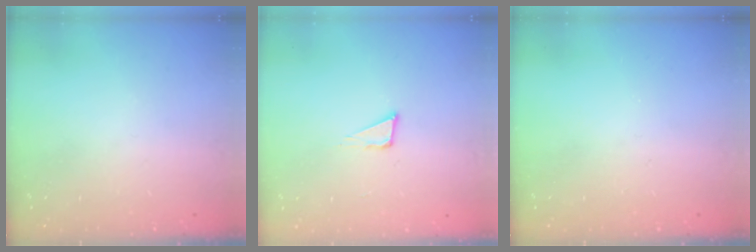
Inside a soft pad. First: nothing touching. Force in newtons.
{"total": 4.0, "press": 3.9, "slide": 0.8}
{"total": 0.0}